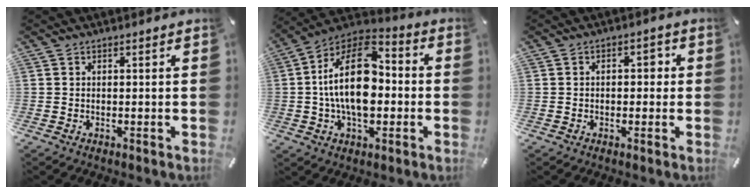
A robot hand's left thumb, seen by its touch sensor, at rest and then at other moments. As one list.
[{"total": 19.4, "force": [-0.6, 12.1, 15.2], "torque": [-0.305, 0.006, -0.019]}, {"total": 3.1, "force": [-0.2, 2.1, 2.2], "torque": [-0.029, 0.006, -0.011]}]